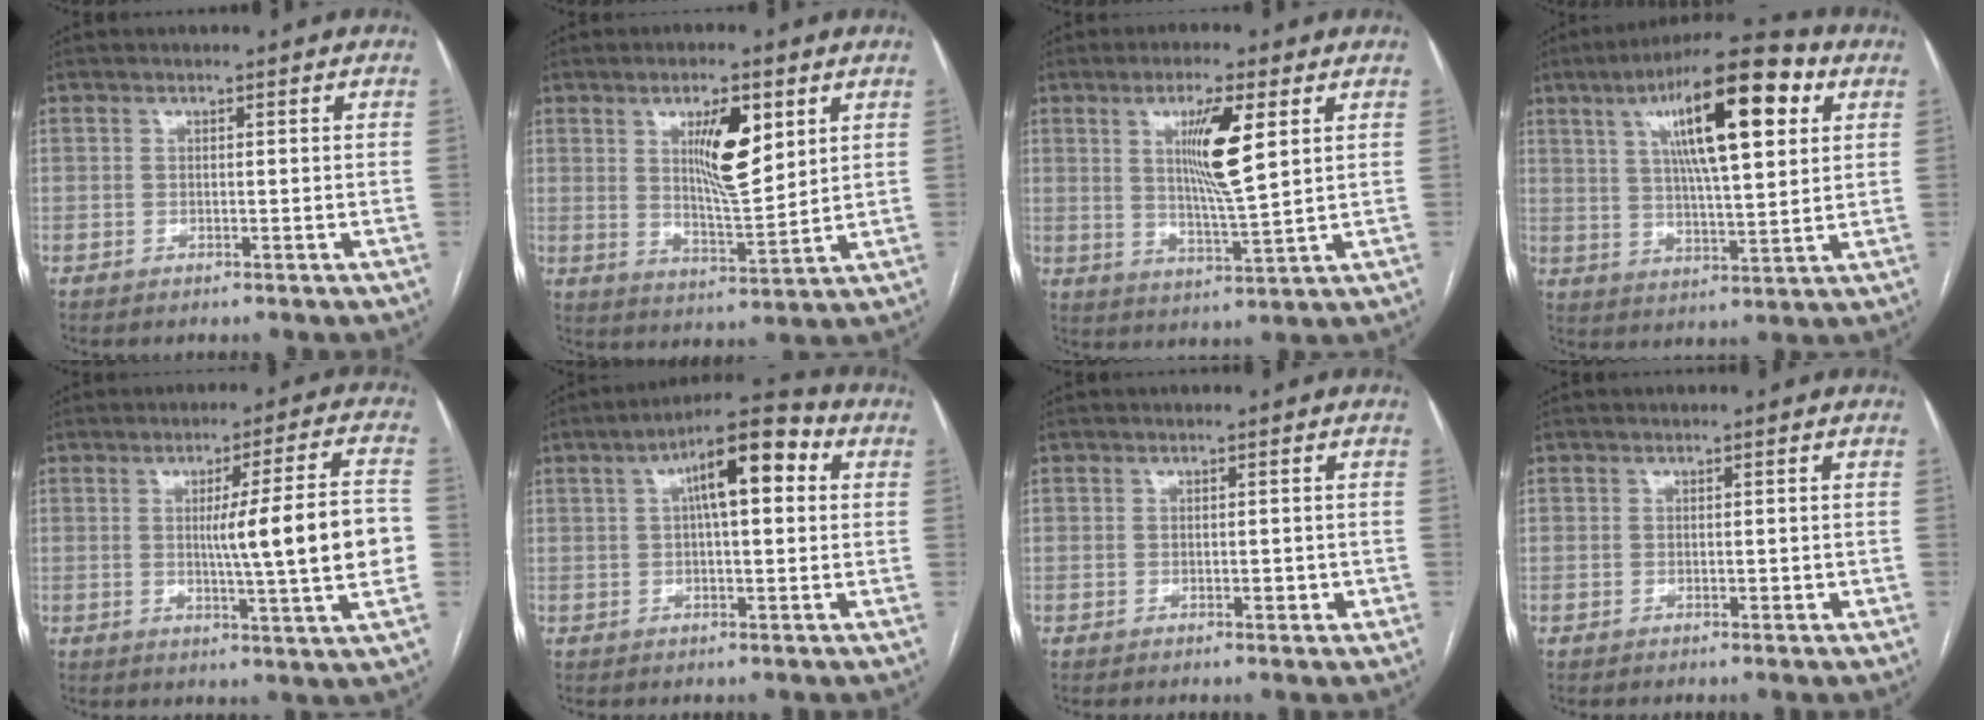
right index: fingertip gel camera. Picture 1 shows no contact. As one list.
[{"total": 9.4, "force": [3.7, 2.1, 8.3], "torque": [-0.143, -0.004, 0.067]}, {"total": 9.2, "force": [3.1, 0.4, 8.6], "torque": [-0.155, -0.009, 0.054]}, {"total": 17.6, "force": [7.0, 3.6, 15.7], "torque": [-0.255, 0.025, 0.107]}, {"total": 13.4, "force": [-0.4, -0.6, 13.4], "torque": [-0.192, 0.000, -0.008]}, {"total": 10.4, "force": [2.8, 2.8, 9.6], "torque": [-0.154, 0.039, 0.038]}, {"total": 1.7, "force": [-0.4, 1.0, 1.3], "torque": [-0.015, 0.005, -0.001]}, {"total": 1.0, "force": [-0.2, 0.7, 0.7], "torque": [-0.006, 0.003, -0.001]}]